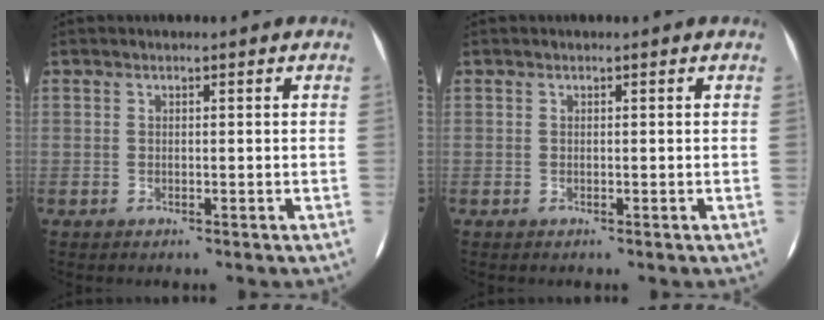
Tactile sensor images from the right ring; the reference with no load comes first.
{"total": 0.0}